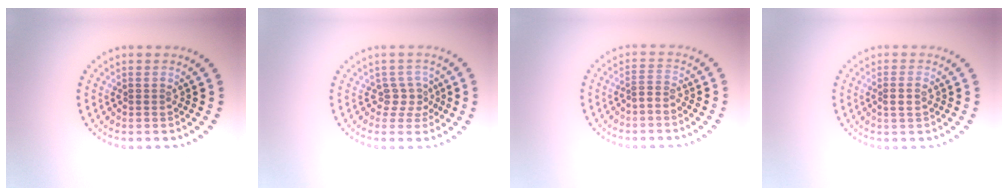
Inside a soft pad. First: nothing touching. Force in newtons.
{"total": 2.0, "press": 1.4, "slide": 1.4}
{"total": 1.3, "press": 1.0, "slide": 0.8}
{"total": 1.3, "press": 1.3, "slide": 0.4}